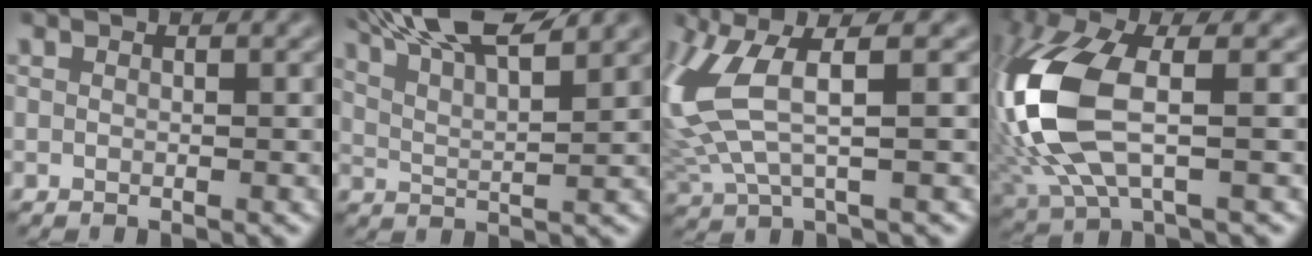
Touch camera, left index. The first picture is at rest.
{"total": 11.0, "force": [8.3, 2.9, 6.7], "torque": [-0.096, 0.029, 0.088]}
{"total": 7.1, "force": [1.8, 2.3, 6.4], "torque": [-0.172, 0.006, 0.038]}
{"total": 10.6, "force": [0.3, 4.8, 9.5], "torque": [-0.238, 0.000, 0.004]}